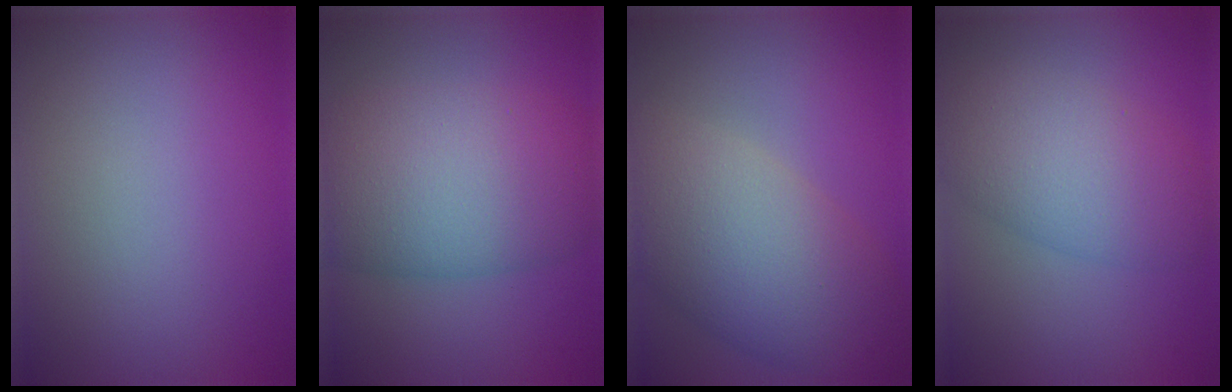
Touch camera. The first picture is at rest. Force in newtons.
{"total": 10.9, "press": 10.9, "slide": 0.4}
{"total": 9.5, "press": 9.5, "slide": 0.6}
{"total": 6.2, "press": 6.2, "slide": 0.1}